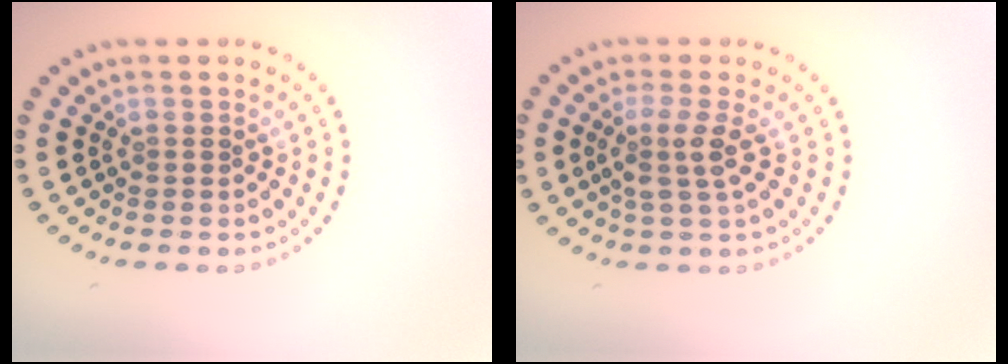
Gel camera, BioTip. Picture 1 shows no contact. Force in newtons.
{"total": 2.6, "press": 2.1, "slide": 1.6}